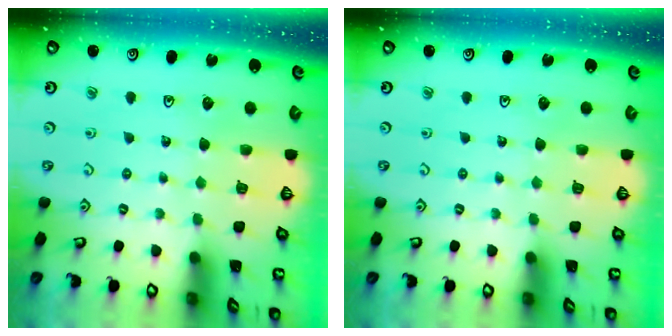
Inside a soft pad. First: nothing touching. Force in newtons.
{"total": 0.0}